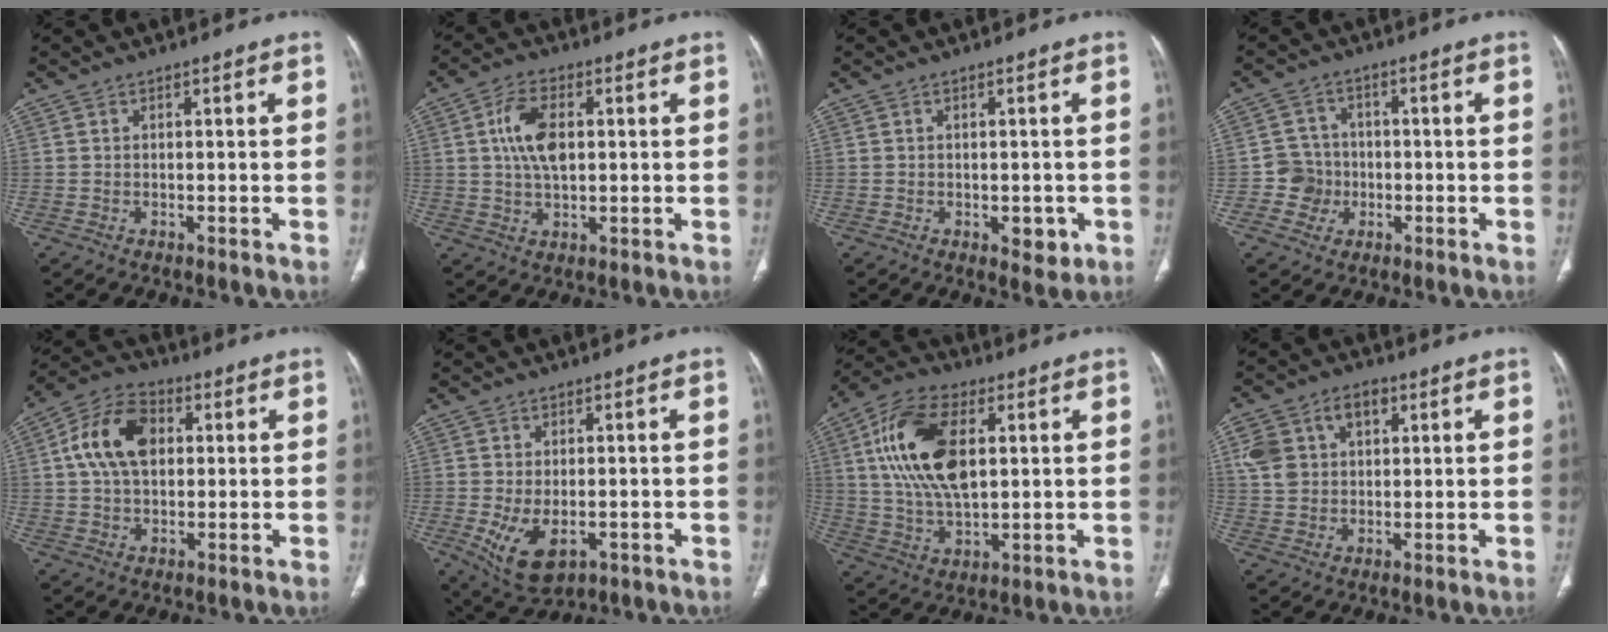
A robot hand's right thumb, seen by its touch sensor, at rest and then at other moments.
{"total": 8.6, "force": [1.6, 4.7, 7.0], "torque": [-0.132, 0.002, 0.030]}
{"total": 3.5, "force": [-1.0, 2.0, 2.7], "torque": [-0.018, -0.002, -0.005]}
{"total": 5.4, "force": [-1.4, 5.2, 0.5], "torque": [0.025, 0.017, -0.028]}
{"total": 12.3, "force": [2.3, 8.1, 9.0], "torque": [-0.156, 0.017, 0.034]}
{"total": 8.5, "force": [-2.3, 4.9, 6.6], "torque": [-0.117, -0.008, -0.023]}
{"total": 17.8, "force": [4.1, 9.4, 14.5], "torque": [-0.274, 0.001, 0.077]}
{"total": 10.5, "force": [3.7, 7.5, 6.3], "torque": [-0.100, 0.007, 0.070]}